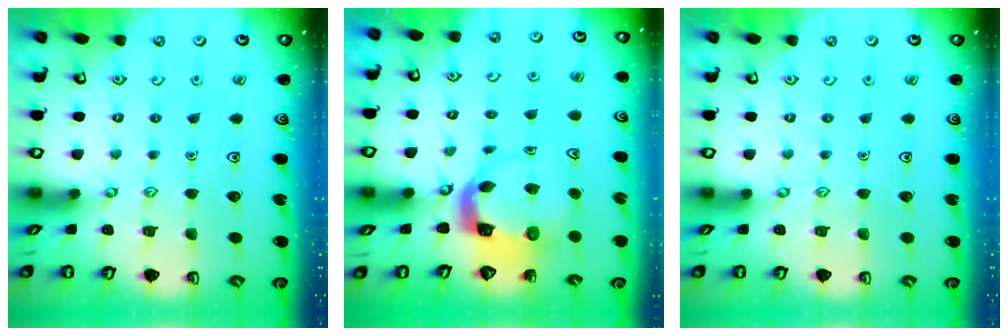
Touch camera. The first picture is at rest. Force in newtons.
{"total": 4.8, "press": 4.7, "slide": 0.4}
{"total": 0.0}